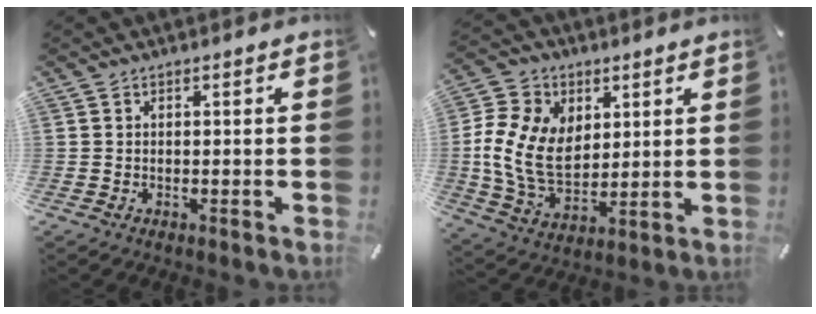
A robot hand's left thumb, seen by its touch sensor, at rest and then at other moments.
{"total": 14.2, "force": [2.4, 10.8, 8.9], "torque": [-0.199, -0.003, 0.047]}